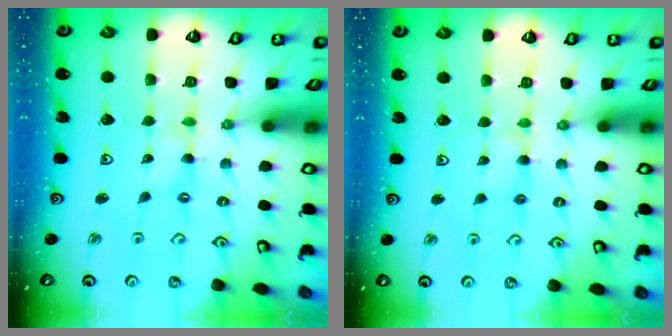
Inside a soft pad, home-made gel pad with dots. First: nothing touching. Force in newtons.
{"total": 2.9, "press": 2.9, "slide": 0.3}